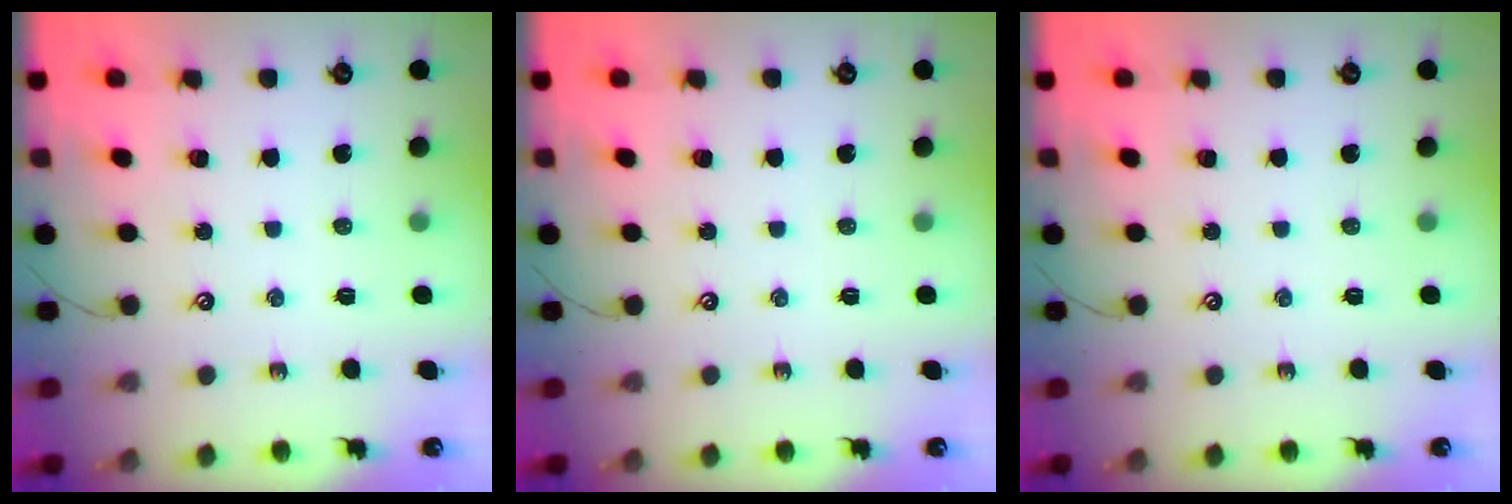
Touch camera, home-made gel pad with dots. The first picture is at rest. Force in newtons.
{"total": 0.0}
{"total": 0.0}